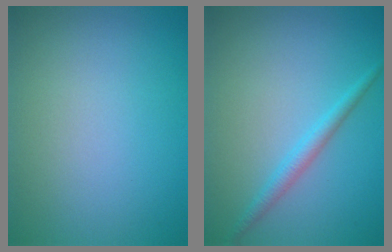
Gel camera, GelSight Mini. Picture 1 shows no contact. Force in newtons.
{"total": 1.8, "press": 1.8, "slide": 0.1}